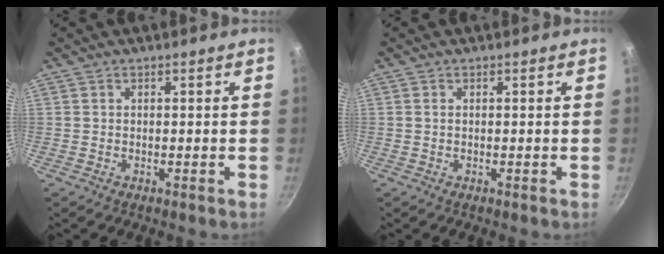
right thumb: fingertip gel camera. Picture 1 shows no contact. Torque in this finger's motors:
{"motor_torque": [0.21, 0.65, -0.16, -0.15, 0.03]}